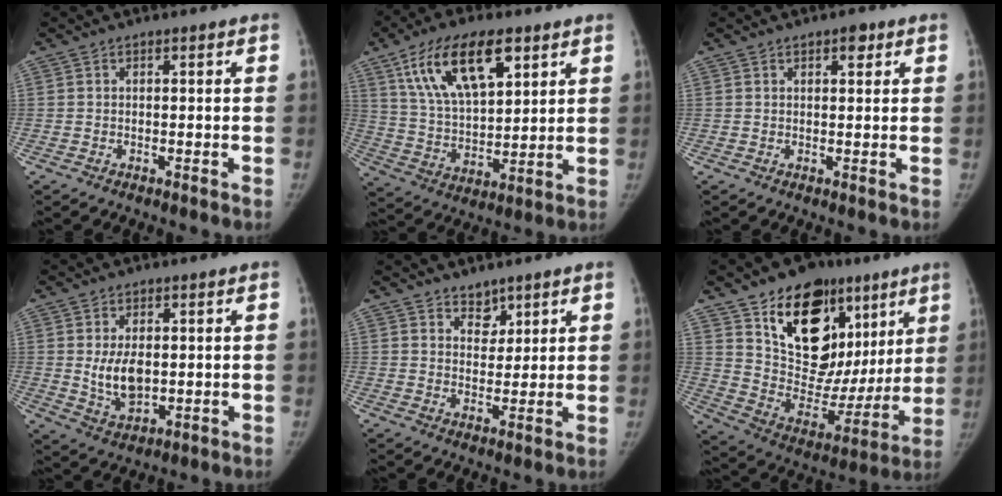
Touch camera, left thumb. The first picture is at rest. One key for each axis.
{"total": 17.8, "fx": 9.0, "fy": 8.2, "fz": 13.1, "tx": -0.205, "ty": -0.024, "tz": 0.168}
{"total": 2.4, "fx": 1.4, "fy": 1.1, "fz": 1.6, "tx": -0.013, "ty": -0.004, "tz": 0.018}
{"total": 7.1, "fx": 0.5, "fy": 4.3, "fz": 5.7, "tx": -0.090, "ty": -0.014, "tz": 0.020}
{"total": 3.9, "fx": 2.9, "fy": 2.4, "fz": 1.0, "tx": 0.009, "ty": -0.023, "tz": 0.050}
{"total": 26.7, "fx": 13.0, "fy": 16.7, "fz": 16.3, "tx": -0.185, "ty": -0.014, "tz": 0.221}